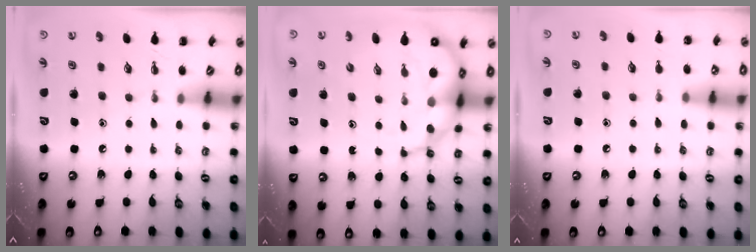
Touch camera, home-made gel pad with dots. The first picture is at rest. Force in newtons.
{"total": 10.7, "press": 10.3, "slide": 2.8}
{"total": 5.8, "press": 5.4, "slide": 1.9}